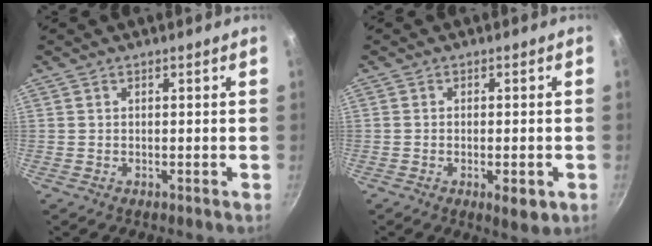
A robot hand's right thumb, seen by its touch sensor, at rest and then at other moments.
{"total": 4.6, "force": [-1.7, 1.5, 4.0], "torque": [-0.062, -0.001, -0.023]}